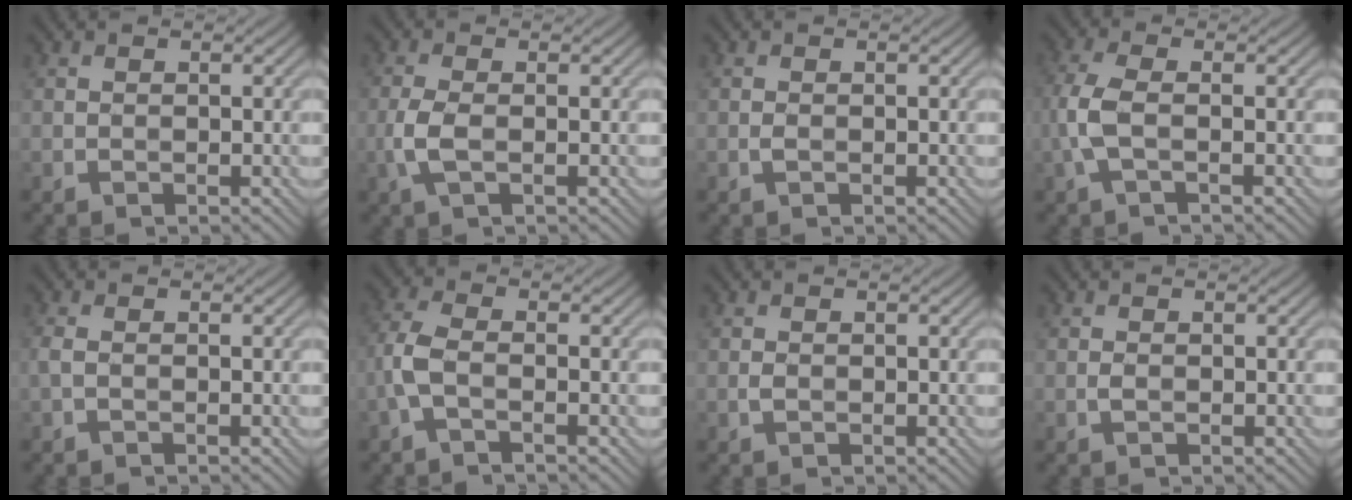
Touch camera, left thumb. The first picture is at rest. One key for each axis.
{"total": 3.5, "fx": -0.9, "fy": 1.3, "fz": 3.1, "tx": -0.083, "ty": -0.001, "tz": -0.024}
{"total": 0.6, "fx": -0.2, "fy": 0.2, "fz": 0.5, "tx": -0.015, "ty": 0.000, "tz": -0.004}
{"total": 4.3, "fx": -0.9, "fy": 1.4, "fz": 4.0, "tx": -0.106, "ty": 0.004, "tz": -0.025}
{"total": 1.3, "fx": -0.3, "fy": 0.4, "fz": 1.2, "tx": -0.034, "ty": 0.002, "tz": -0.011}
{"total": 3.9, "fx": -1.4, "fy": 1.4, "fz": 3.4, "tx": -0.092, "ty": 0.004, "tz": -0.040}
{"total": 0.7, "fx": -0.2, "fy": 0.4, "fz": 0.5, "tx": -0.015, "ty": 0.001, "tz": -0.004}
{"total": 0.7, "fx": -0.2, "fy": 0.3, "fz": 0.6, "tx": -0.017, "ty": 0.000, "tz": -0.004}